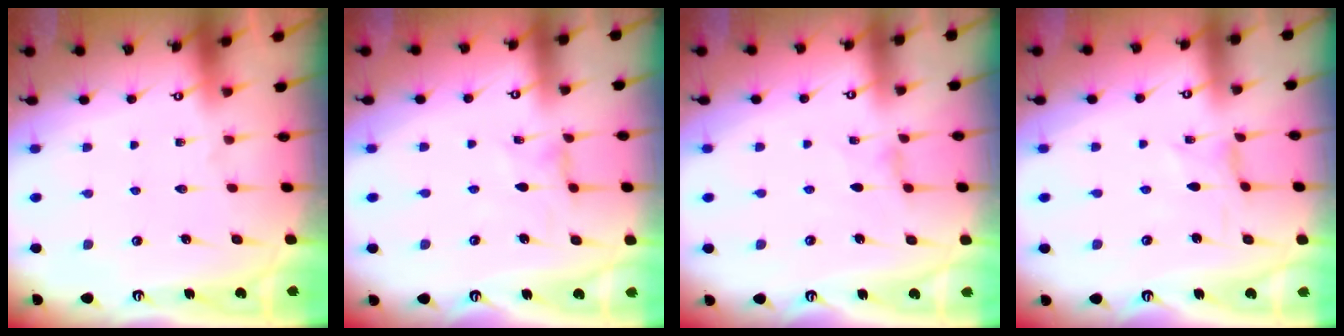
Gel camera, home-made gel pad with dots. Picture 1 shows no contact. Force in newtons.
{"total": 0.9, "press": 0.9, "slide": 0.3}
{"total": 0.9, "press": 0.8, "slide": 0.3}
{"total": 0.0}